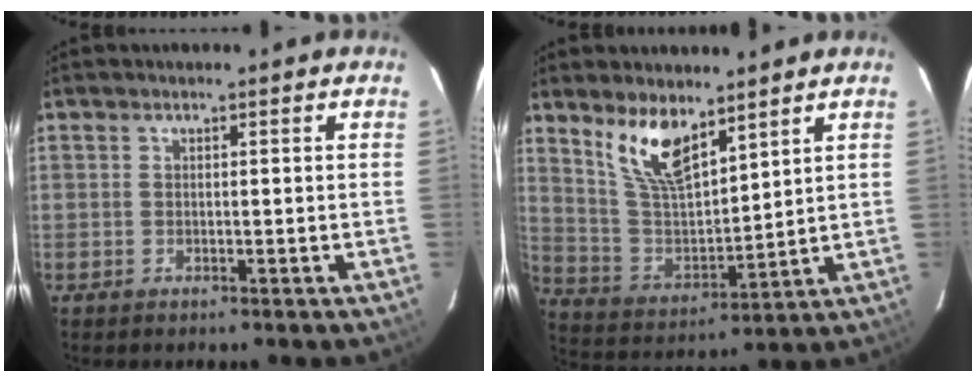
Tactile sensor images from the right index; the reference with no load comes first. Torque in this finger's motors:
{"motor_torque": [0.63, 0.61, 0.23, 0.10]}